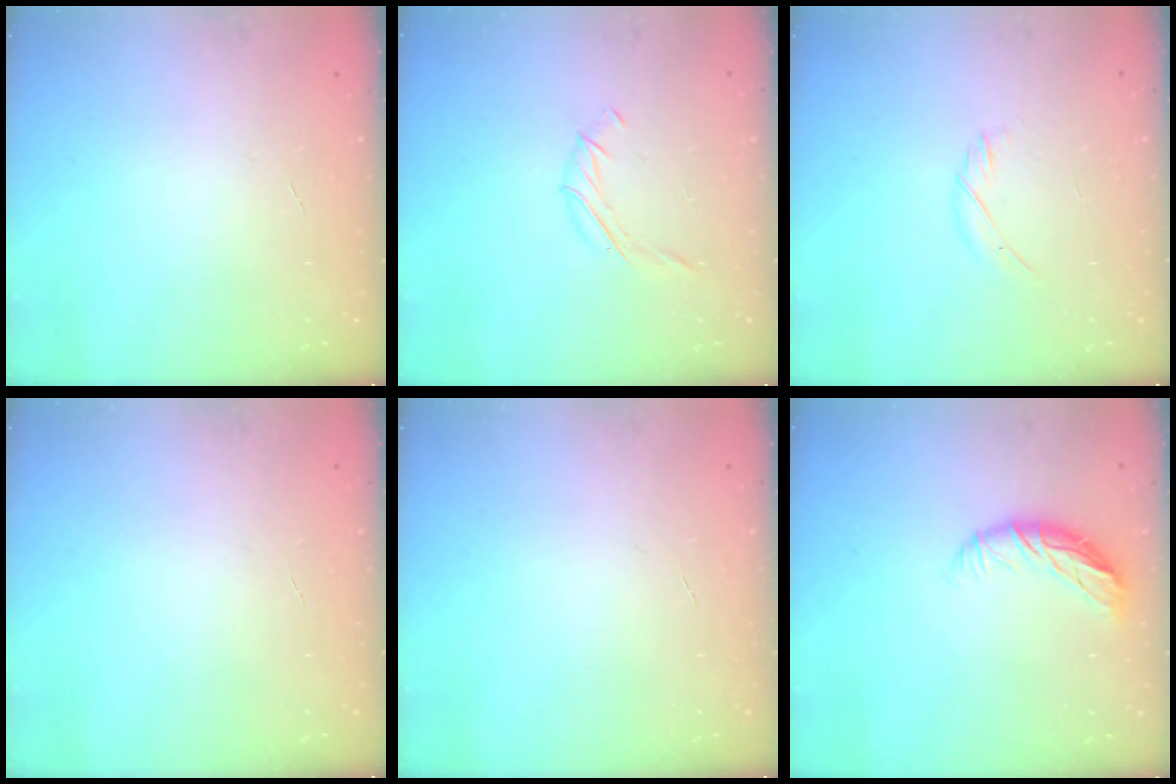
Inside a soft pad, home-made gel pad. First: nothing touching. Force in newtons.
{"total": 6.0, "press": 5.7, "slide": 1.7}
{"total": 5.4, "press": 5.1, "slide": 1.7}
{"total": 0.0}
{"total": 0.0}
{"total": 9.1, "press": 8.8, "slide": 2.0}